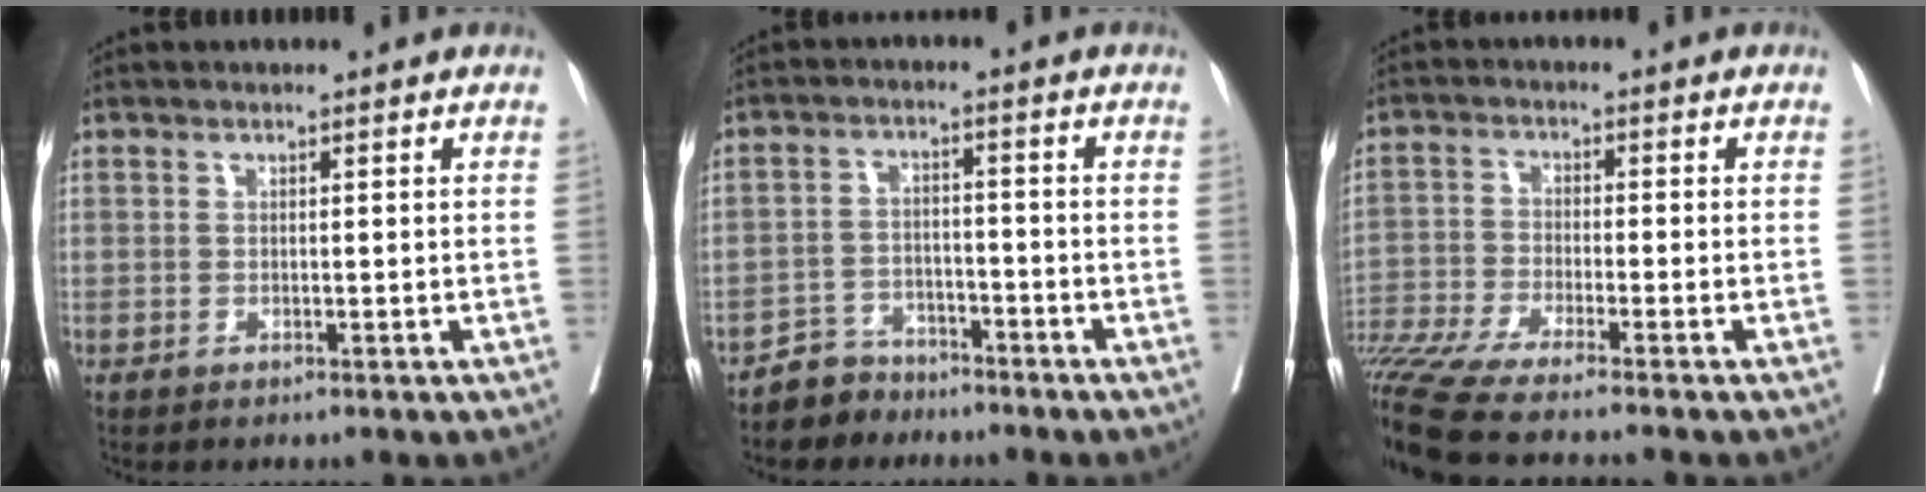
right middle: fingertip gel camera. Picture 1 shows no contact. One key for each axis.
{"total": 5.0, "fx": -4.2, "fy": 2.8, "fz": -0.2, "tx": 0.008, "ty": 0.006, "tz": -0.077}
{"total": 17.0, "fx": -14.7, "fy": -0.5, "fz": 8.5, "tx": -0.168, "ty": -0.034, "tz": -0.256}